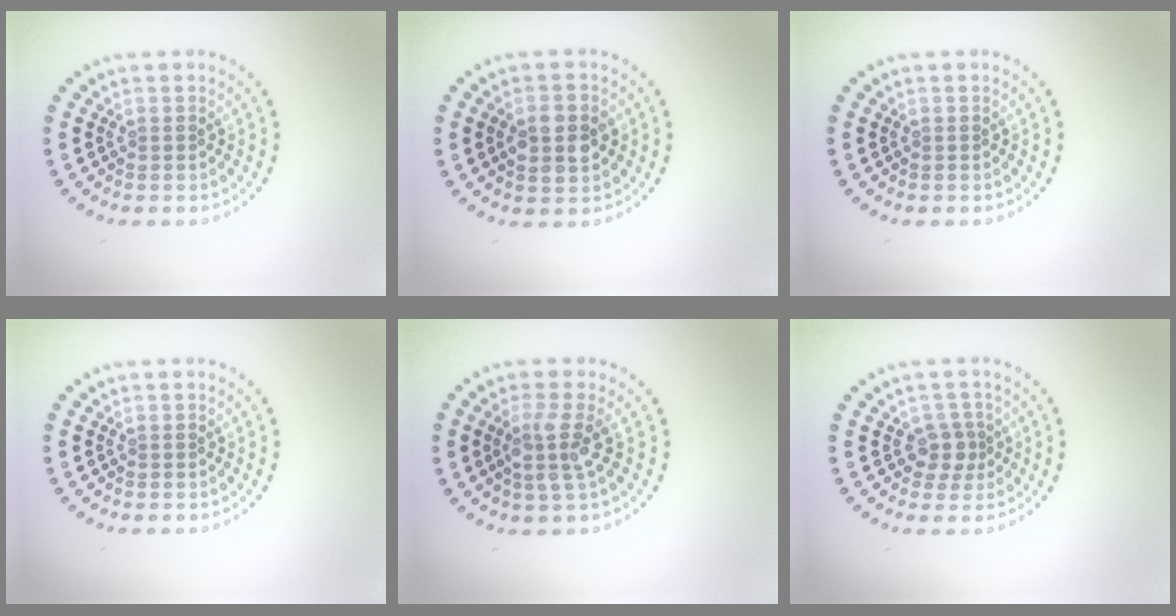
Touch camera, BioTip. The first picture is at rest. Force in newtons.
{"total": 4.0, "press": 4.0, "slide": 0.0}
{"total": 0.0}
{"total": 0.0}
{"total": 3.0, "press": 2.3, "slide": 1.8}
{"total": 2.0, "press": 1.6, "slide": 1.2}